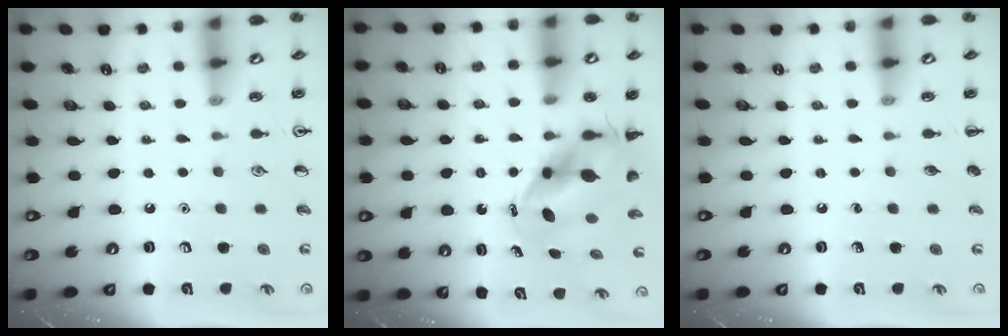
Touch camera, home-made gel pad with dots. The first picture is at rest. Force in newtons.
{"total": 6.8, "press": 6.6, "slide": 1.6}
{"total": 0.0}